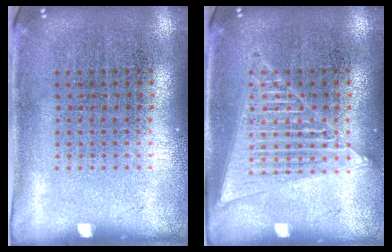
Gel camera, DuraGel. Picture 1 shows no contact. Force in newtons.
{"total": 2.9, "press": 2.9, "slide": 0.3}